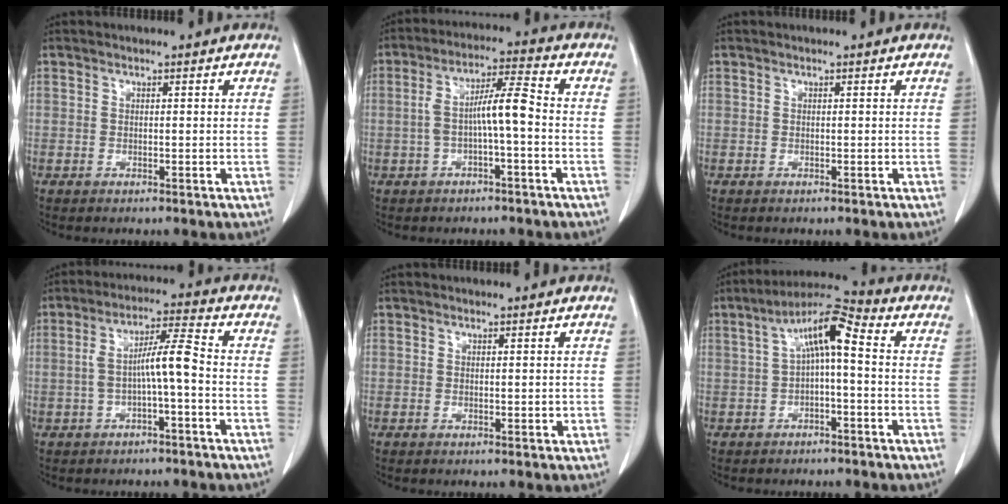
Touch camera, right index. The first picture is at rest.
{"total": 7.0, "force": [-1.0, 0.9, 6.8], "torque": [-0.129, 0.026, -0.017]}
{"total": 0.0}
{"total": 6.6, "force": [-1.0, 0.5, 6.5], "torque": [-0.119, 0.024, -0.017]}
{"total": 0.7, "force": [0.1, 0.4, 0.5], "torque": [-0.007, -0.002, 0.004]}
{"total": 8.4, "force": [0.9, 1.9, 8.2], "torque": [-0.146, 0.039, 0.010]}